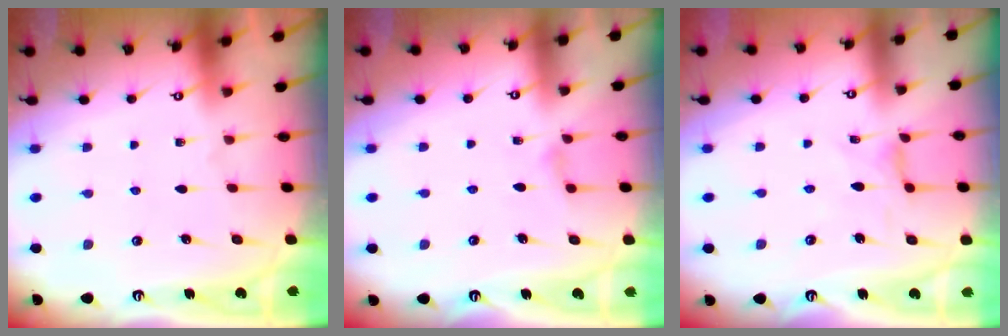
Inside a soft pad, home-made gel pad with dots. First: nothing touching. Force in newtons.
{"total": 2.0, "press": 2.0, "slide": 0.4}
{"total": 0.7, "press": 0.6, "slide": 0.4}